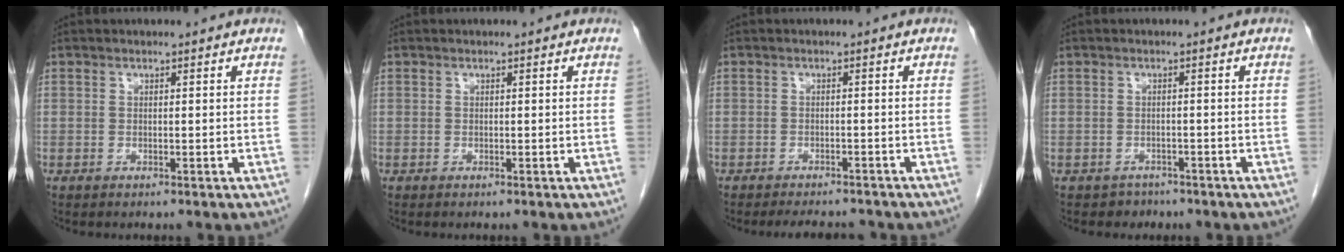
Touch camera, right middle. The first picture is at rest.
{"total": 0.0}
{"total": 5.6, "force": [-5.2, 1.3, 1.5], "torque": [-0.017, -0.006, -0.067]}
{"total": 2.4, "force": [-1.7, 1.6, -0.3], "torque": [-0.008, 0.008, -0.025]}